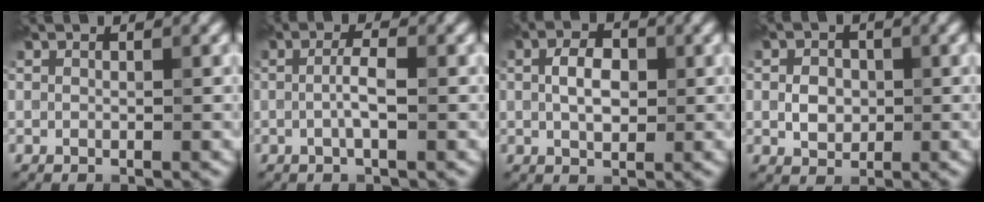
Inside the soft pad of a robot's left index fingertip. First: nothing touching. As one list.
[{"total": 1.7, "force": [-0.3, 0.1, 1.7], "torque": [-0.034, 0.005, -0.010]}, {"total": 2.9, "force": [0.4, 1.7, 2.3], "torque": [-0.046, 0.004, 0.004]}, {"total": 2.1, "force": [0.0, 1.7, 1.1], "torque": [-0.018, 0.000, -0.004]}]